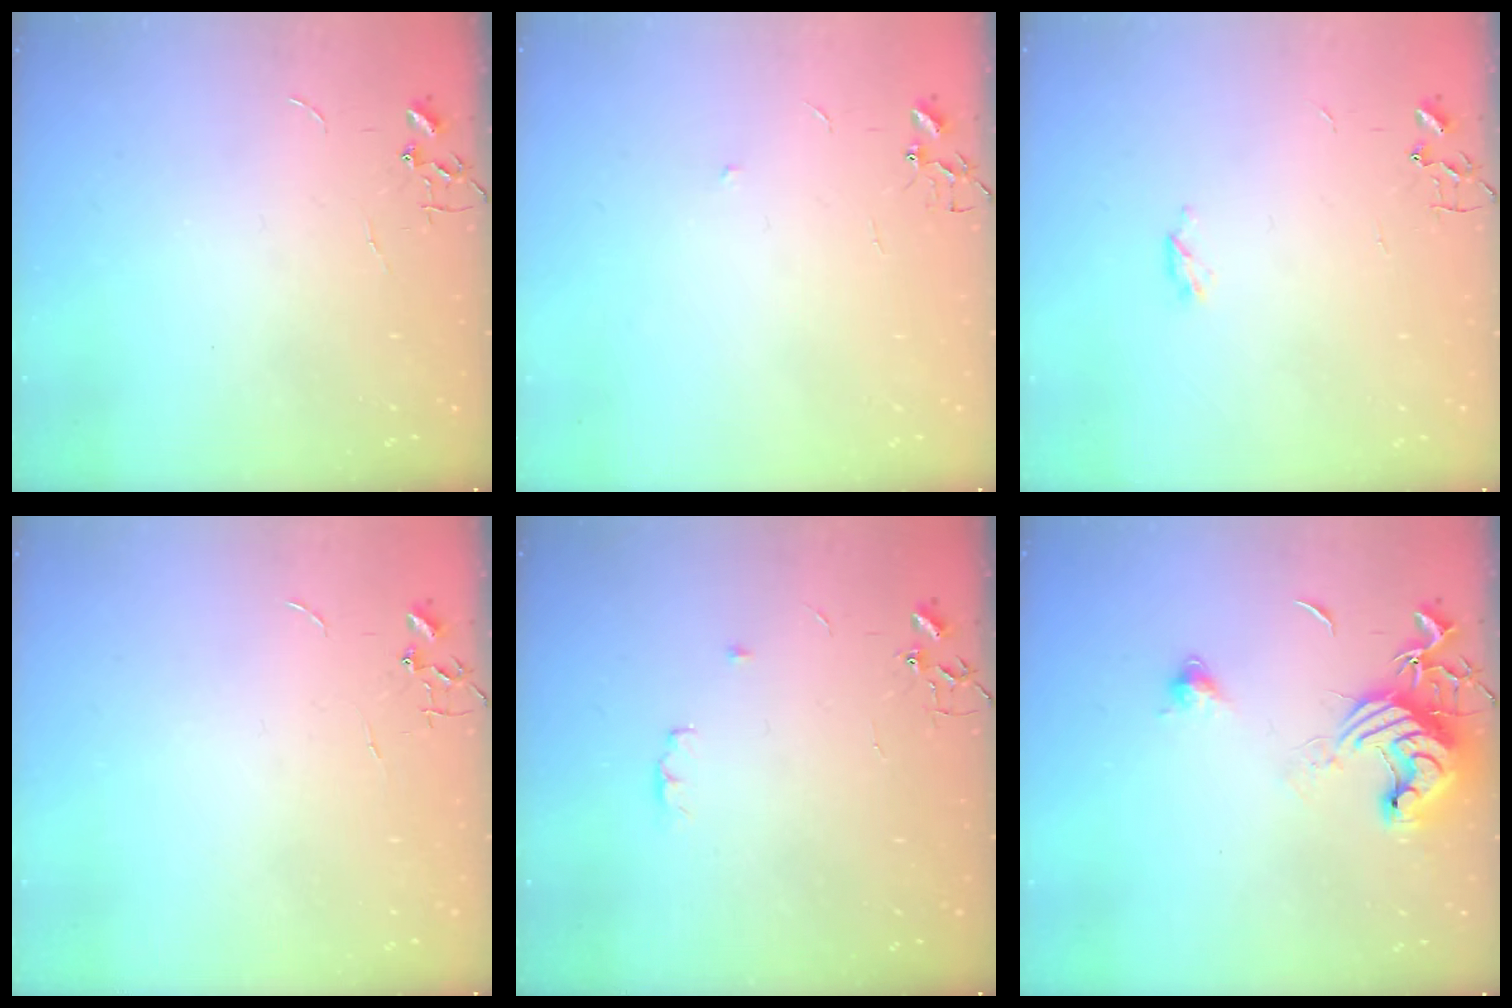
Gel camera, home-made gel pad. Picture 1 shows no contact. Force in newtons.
{"total": 3.5, "press": 3.2, "slide": 1.3}
{"total": 3.2, "press": 3.2, "slide": 0.5}
{"total": 0.0}
{"total": 4.7, "press": 4.6, "slide": 0.8}
{"total": 13.2, "press": 13.1, "slide": 1.7}